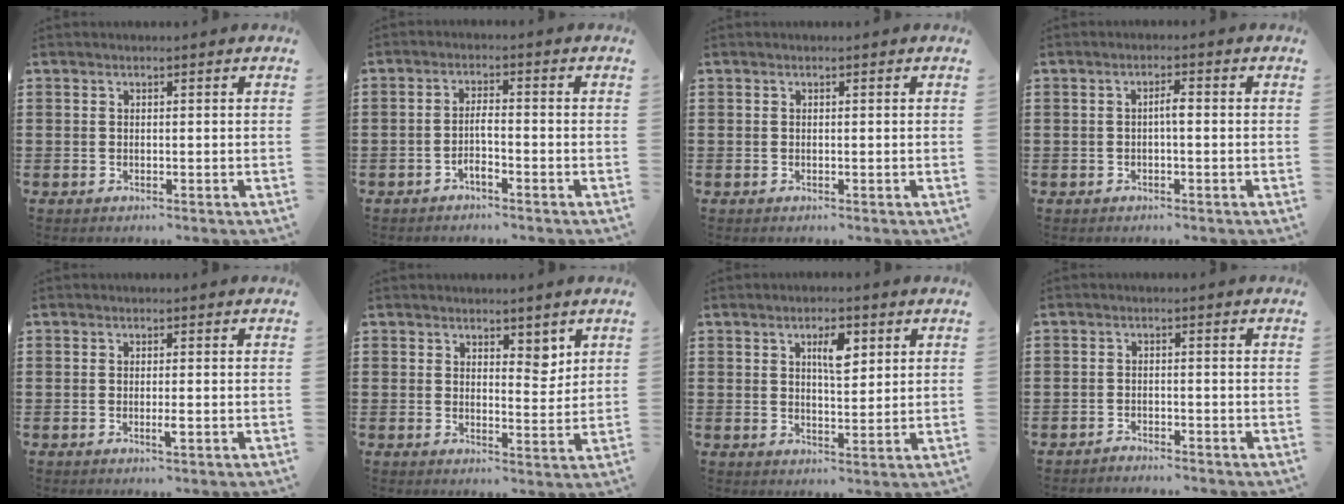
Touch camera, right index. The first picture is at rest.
{"total": 2.4, "force": [-1.5, 0.4, 1.8], "torque": [-0.035, 0.004, -0.029]}
{"total": 0.0}
{"total": 1.8, "force": [-0.3, 0.4, 1.7], "torque": [-0.032, 0.004, -0.006]}
{"total": 1.6, "force": [-0.6, 0.1, 1.5], "torque": [-0.035, -0.004, -0.012]}
{"total": 3.6, "force": [2.8, 1.9, 1.2], "torque": [-0.015, 0.000, 0.048]}
{"total": 4.3, "force": [1.9, 1.6, 3.5], "torque": [-0.059, 0.004, 0.026]}
{"total": 1.6, "force": [-1.6, 0.1, -0.1], "torque": [-0.003, 0.006, -0.034]}